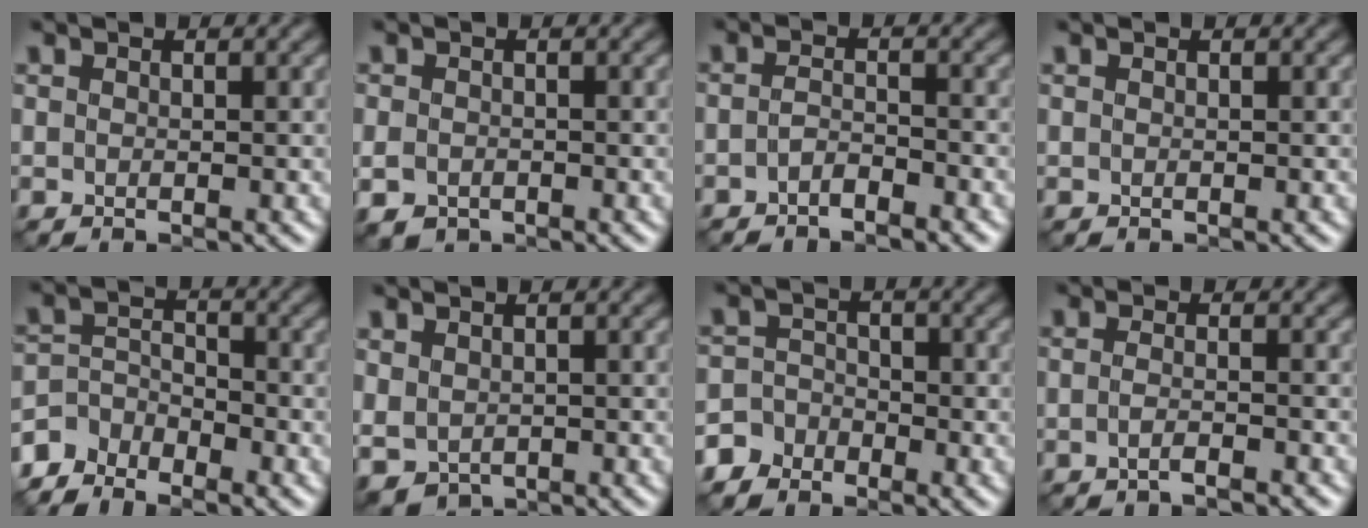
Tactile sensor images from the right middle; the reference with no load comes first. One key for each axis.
{"total": 1.8, "fx": -0.8, "fy": 1.3, "fz": 1.0, "tx": -0.024, "ty": -0.006, "tz": -0.017}
{"total": 1.5, "fx": -1.1, "fy": 0.2, "fz": 0.9, "tx": -0.027, "ty": 0.007, "tz": -0.025}
{"total": 0.0}
{"total": 3.5, "fx": -3.2, "fy": 1.3, "fz": 0.5, "tx": -0.012, "ty": 0.007, "tz": -0.074}
{"total": 2.3, "fx": -0.3, "fy": 1.7, "fz": 1.5, "tx": -0.039, "ty": -0.006, "tz": -0.002}
{"total": 4.7, "fx": -3.4, "fy": 3.1, "fz": 0.3, "tx": 0.014, "ty": -0.001, "tz": -0.068}
{"total": 1.8, "fx": -1.3, "fy": 0.1, "fz": 1.3, "tx": -0.025, "ty": -0.004, "tz": -0.031}